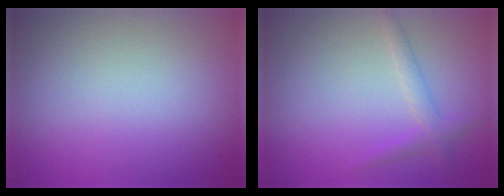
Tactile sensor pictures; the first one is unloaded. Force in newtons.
{"total": 1.9, "press": 1.9, "slide": 0.2}